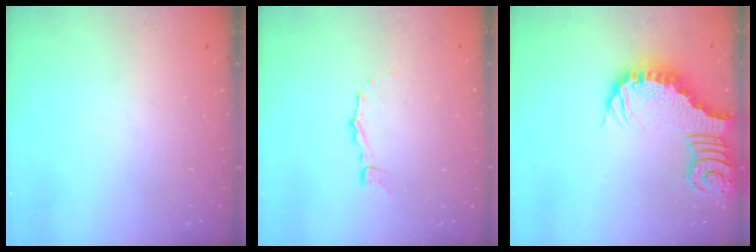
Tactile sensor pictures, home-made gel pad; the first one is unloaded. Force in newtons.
{"total": 3.4, "press": 3.4, "slide": 0.3}
{"total": 3.0, "press": 2.9, "slide": 0.7}